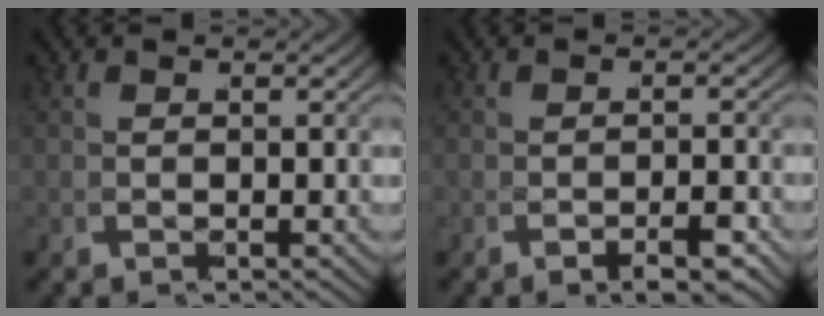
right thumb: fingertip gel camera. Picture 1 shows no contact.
{"total": 1.8, "force": [-1.5, -0.6, 0.8], "torque": [-0.022, 0.001, -0.024]}